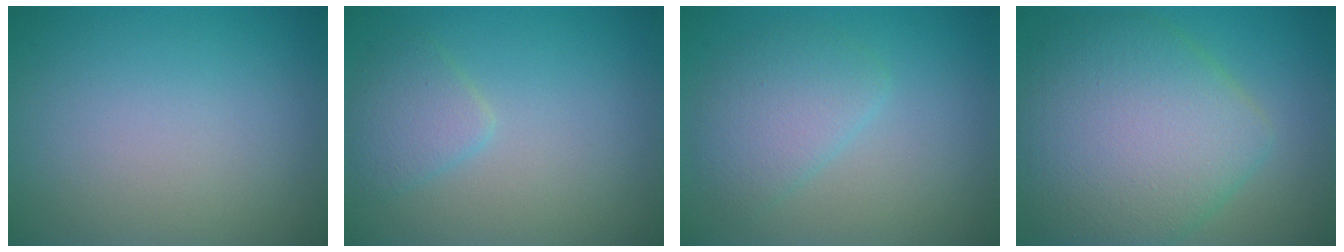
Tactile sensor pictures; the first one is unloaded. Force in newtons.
{"total": 2.2, "press": 2.2, "slide": 0.1}
{"total": 3.2, "press": 3.2, "slide": 0.1}
{"total": 9.3, "press": 9.3, "slide": 0.3}